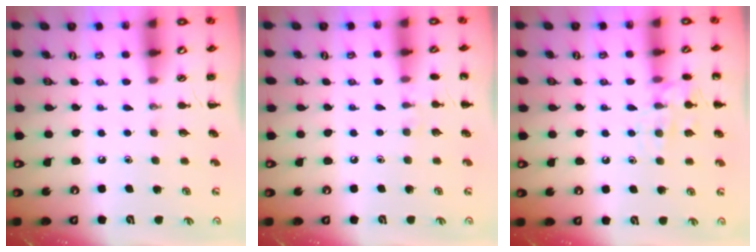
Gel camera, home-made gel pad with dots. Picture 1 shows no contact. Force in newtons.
{"total": 5.0, "press": 4.8, "slide": 1.6}
{"total": 9.9, "press": 9.8, "slide": 1.0}